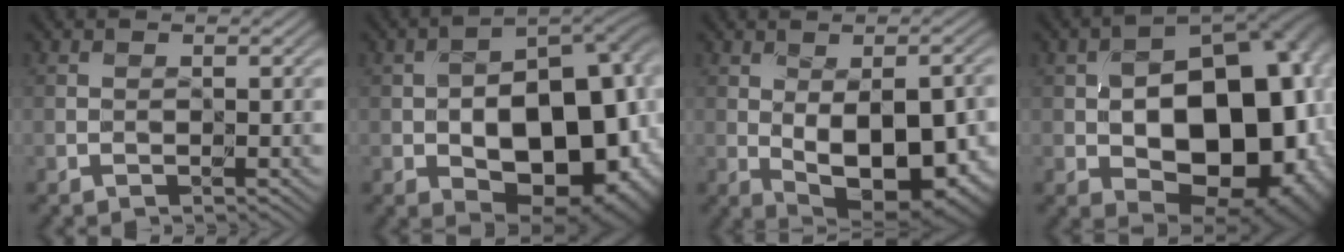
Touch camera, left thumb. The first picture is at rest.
{"total": 19.9, "force": [-3.8, 11.8, 15.6], "torque": [-0.186, -0.031, -0.023]}
{"total": 14.0, "force": [-2.6, 7.3, 11.7], "torque": [-0.161, -0.024, -0.024]}
{"total": 20.6, "force": [-2.2, 13.4, 15.5], "torque": [-0.169, -0.029, -0.012]}